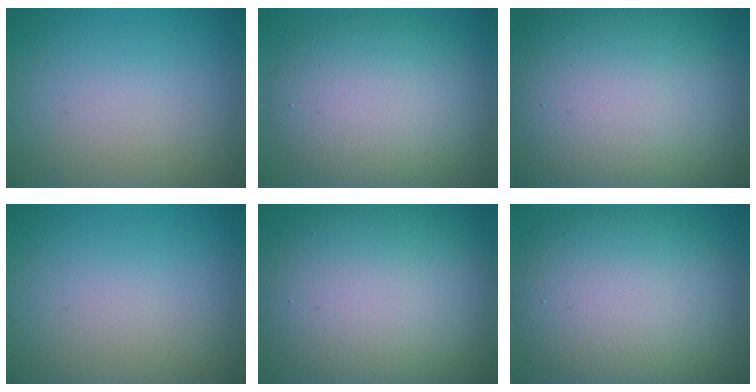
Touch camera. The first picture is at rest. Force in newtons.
{"total": 9.1, "press": 9.1, "slide": 0.7}
{"total": 19.8, "press": 19.8, "slide": 1.3}
{"total": 0.0}
{"total": 15.3, "press": 15.3, "slide": 0.8}
{"total": 12.9, "press": 12.9, "slide": 0.7}